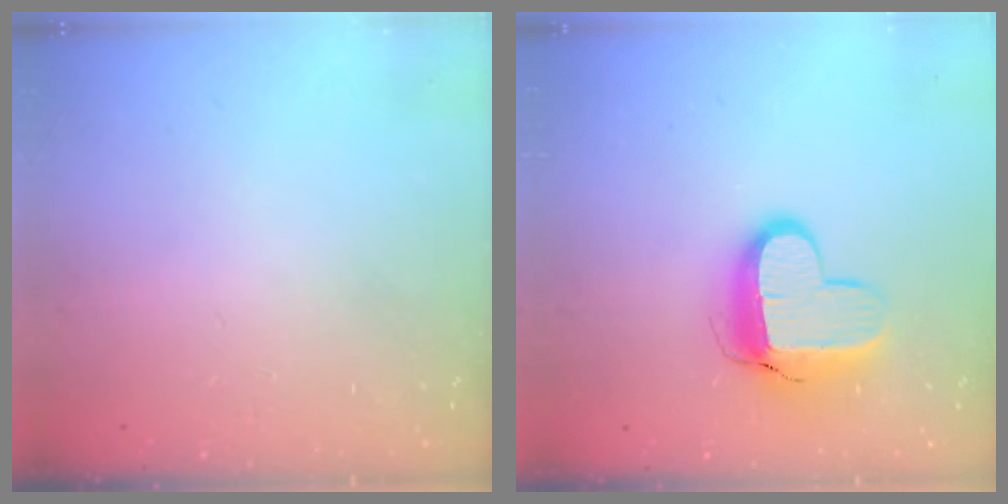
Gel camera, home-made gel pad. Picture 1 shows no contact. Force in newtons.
{"total": 12.6, "press": 12.6, "slide": 1.0}